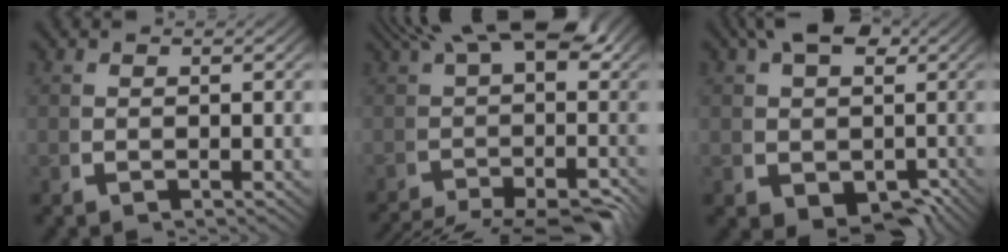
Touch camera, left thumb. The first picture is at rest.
{"total": 13.2, "force": [-2.9, 7.5, 10.5], "torque": [-0.139, -0.030, -0.039]}
{"total": 10.3, "force": [-0.5, 7.7, 6.8], "torque": [-0.112, -0.053, 0.019]}